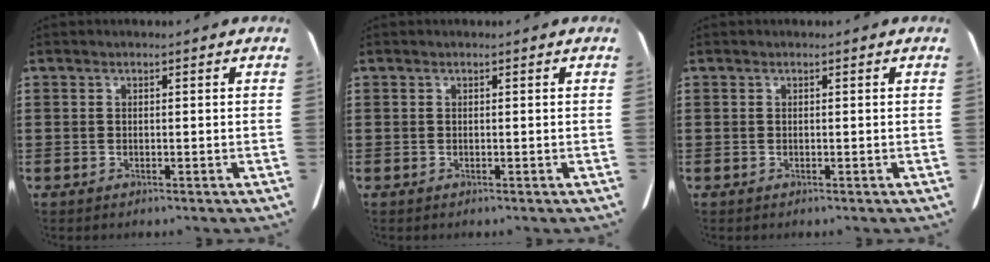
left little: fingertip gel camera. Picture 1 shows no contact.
{"total": 0.0}
{"total": 0.0}